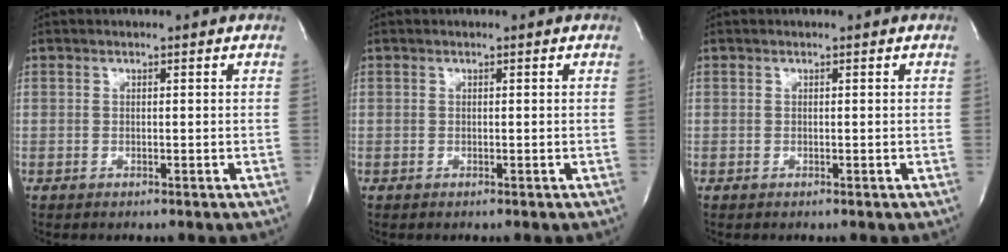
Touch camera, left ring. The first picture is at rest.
{"total": 0.0}
{"total": 0.0}